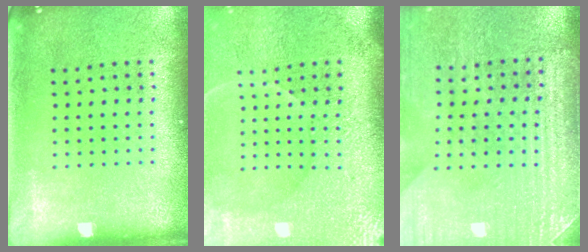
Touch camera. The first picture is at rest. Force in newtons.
{"total": 4.3, "press": 3.8, "slide": 2.1}
{"total": 3.5, "press": 3.5, "slide": 0.1}